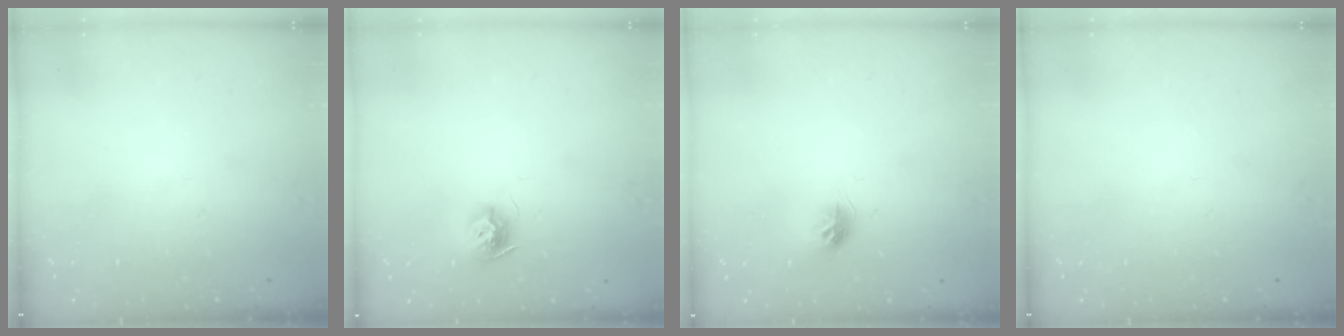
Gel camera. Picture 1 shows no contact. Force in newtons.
{"total": 8.3, "press": 8.3, "slide": 0.4}
{"total": 6.8, "press": 6.8, "slide": 0.4}
{"total": 0.0}